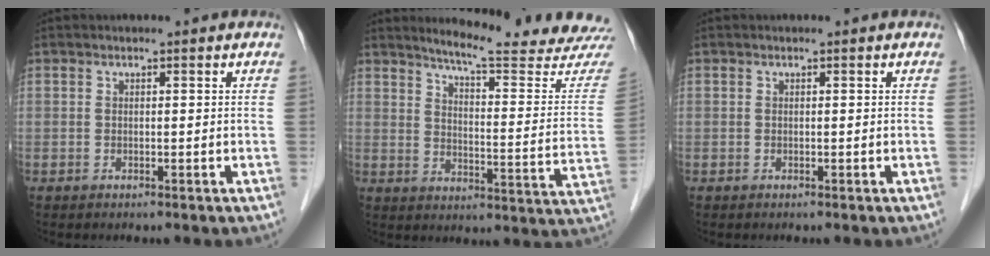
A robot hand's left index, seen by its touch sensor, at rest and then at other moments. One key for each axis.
{"total": 18.9, "fx": 17.9, "fy": -0.5, "fz": 6.1, "tx": -0.088, "ty": -0.114, "tz": 0.212}
{"total": 0.0}